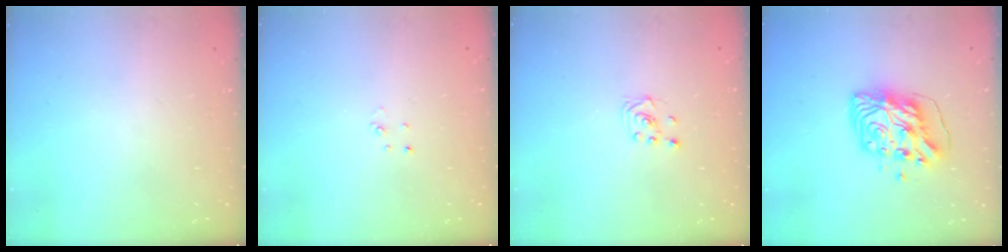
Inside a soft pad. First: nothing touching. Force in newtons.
{"total": 2.0, "press": 2.0, "slide": 0.2}
{"total": 1.9, "press": 1.7, "slide": 0.8}
{"total": 10.0, "press": 9.9, "slide": 1.4}